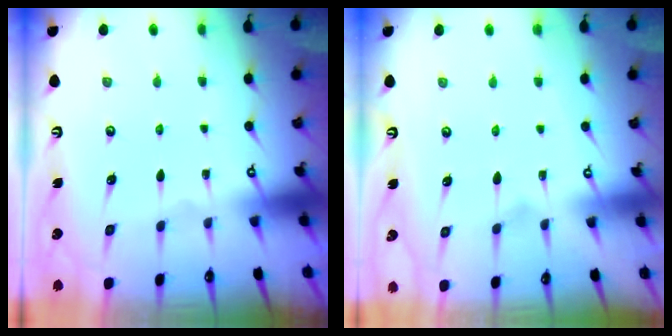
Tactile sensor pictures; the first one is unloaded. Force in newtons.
{"total": 5.3, "press": 5.3, "slide": 0.3}